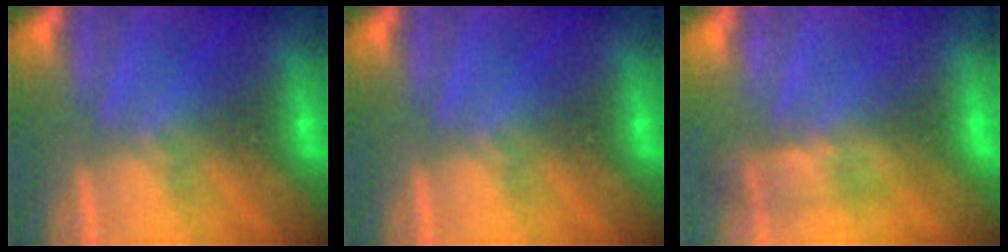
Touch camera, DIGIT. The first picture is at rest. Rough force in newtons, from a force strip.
{"total": 0.0}
{"total": 2.3}